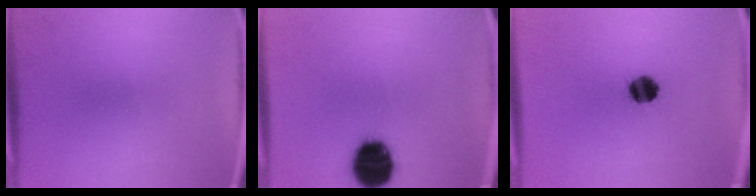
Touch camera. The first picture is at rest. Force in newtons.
{"total": 14.9}
{"total": 7.0}